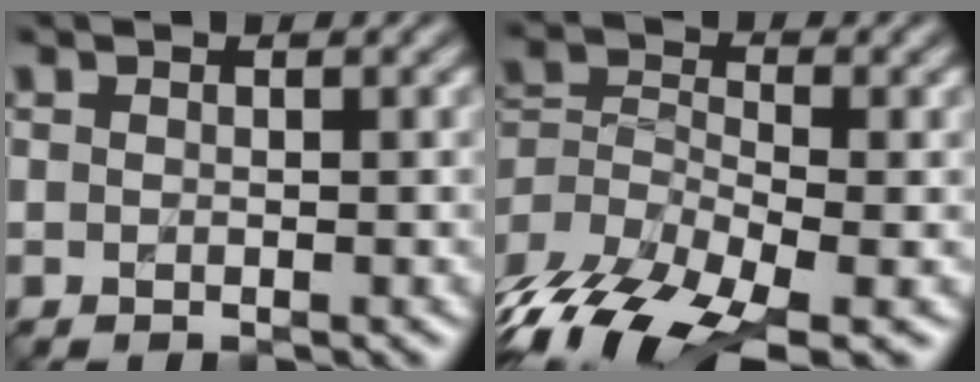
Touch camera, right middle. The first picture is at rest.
{"total": 11.8, "force": [-8.4, 4.4, 7.0], "torque": [-0.152, -0.019, -0.150]}